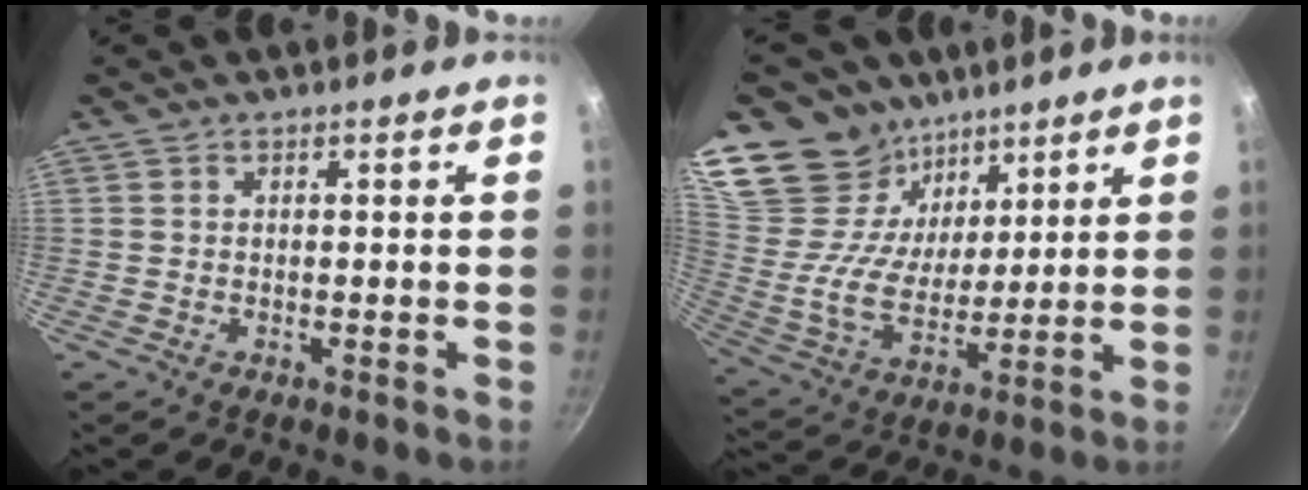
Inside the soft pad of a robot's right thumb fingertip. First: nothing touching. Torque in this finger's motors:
{"motor_torque": [-2.08, 2.34, 1.18, 1.29, 0.41]}